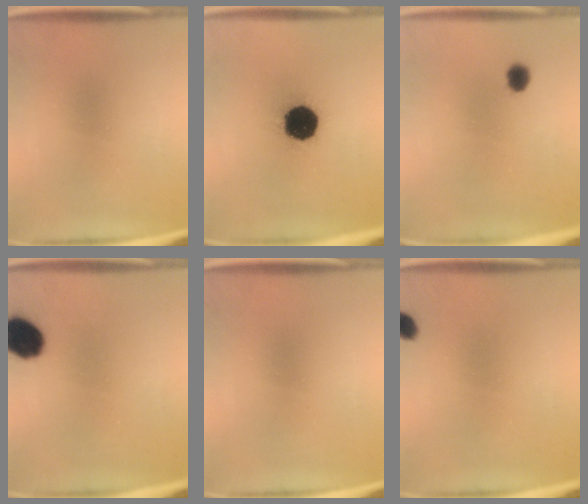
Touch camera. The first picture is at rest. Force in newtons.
{"total": 16.9}
{"total": 3.1}
{"total": 10.1}
{"total": 0.0}
{"total": 2.3}